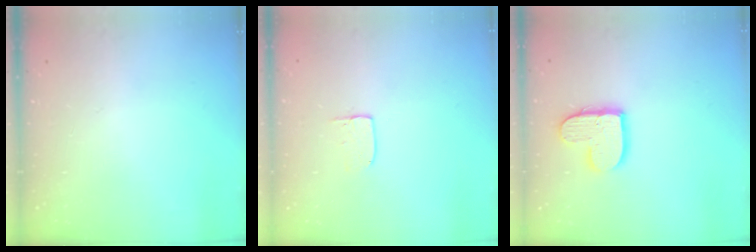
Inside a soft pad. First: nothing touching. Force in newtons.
{"total": 3.4, "press": 3.4, "slide": 0.3}
{"total": 10.8, "press": 10.7, "slide": 0.9}